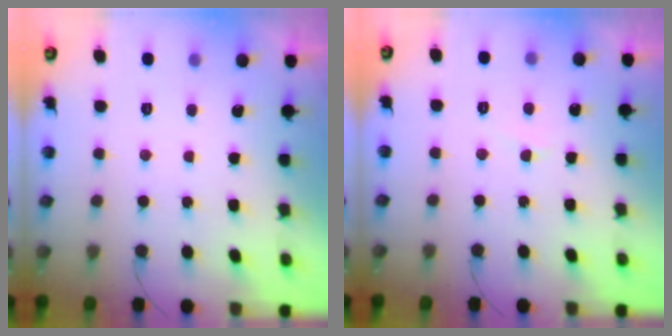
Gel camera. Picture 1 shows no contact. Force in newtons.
{"total": 2.5, "press": 2.4, "slide": 0.3}